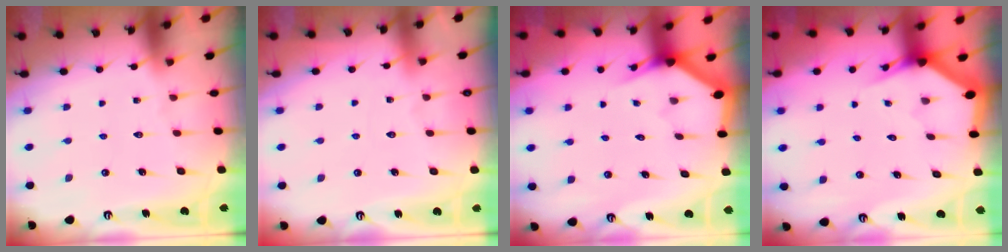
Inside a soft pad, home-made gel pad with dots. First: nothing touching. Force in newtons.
{"total": 3.3, "press": 3.2, "slide": 0.4}
{"total": 3.1, "press": 3.1, "slide": 0.1}
{"total": 3.1, "press": 3.1, "slide": 0.1}